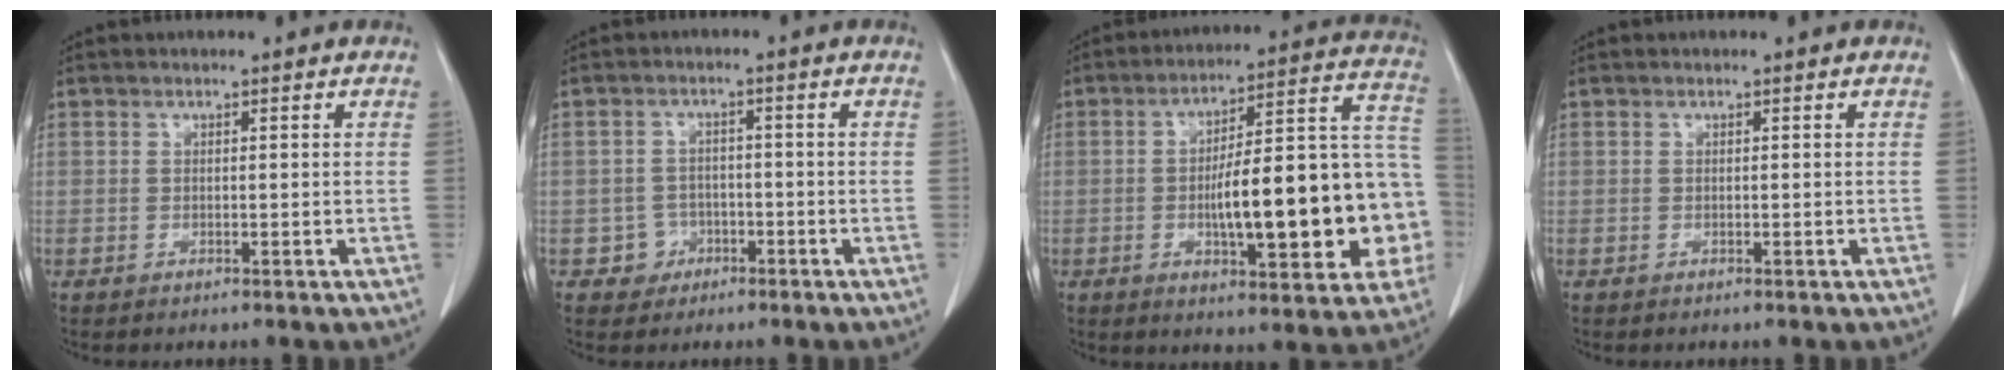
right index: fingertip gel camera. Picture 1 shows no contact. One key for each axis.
{"total": 3.4, "fx": -1.5, "fy": 3.0, "fz": -0.1, "tx": 0.012, "ty": 0.016, "tz": -0.022}
{"total": 21.6, "fx": -4.1, "fy": 5.0, "fz": 20.6, "tx": -0.229, "ty": 0.046, "tz": -0.044}
{"total": 0.0}